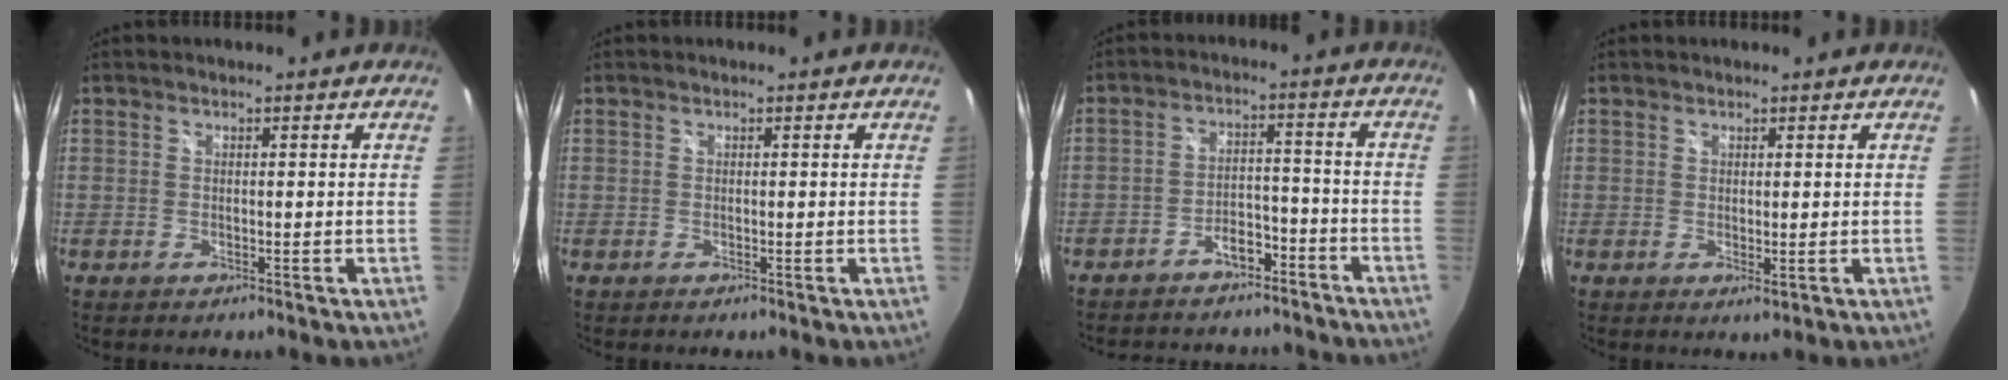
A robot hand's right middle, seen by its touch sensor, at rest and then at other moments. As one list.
[{"total": 0.0}, {"total": 13.3, "force": [-11.0, 5.9, 4.6], "torque": [-0.104, 0.032, -0.141]}, {"total": 1.0, "force": [0.5, 0.6, 0.6], "torque": [-0.011, -0.003, 0.007]}]